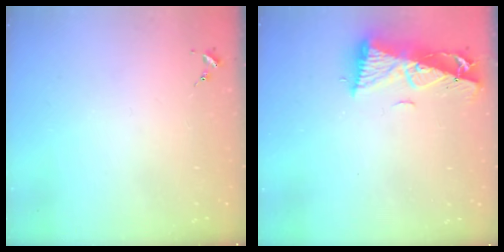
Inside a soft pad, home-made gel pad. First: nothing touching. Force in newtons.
{"total": 9.3, "press": 9.3, "slide": 1.1}